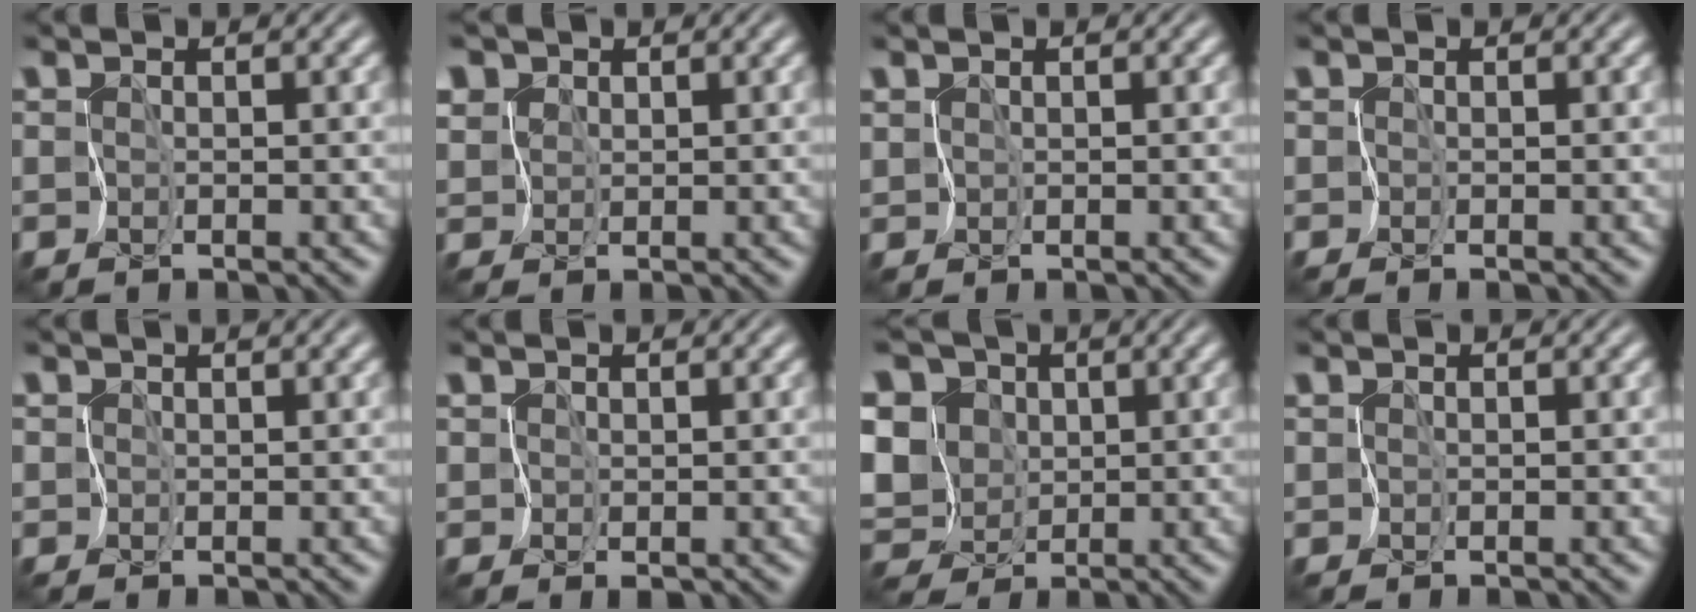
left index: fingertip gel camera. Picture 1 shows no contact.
{"total": 2.6, "force": [1.4, 2.1, 0.6], "torque": [-0.037, 0.012, 0.037]}
{"total": 0.5, "force": [0.3, 0.5, 0.1], "torque": [0.000, -0.001, 0.005]}
{"total": 0.0}
{"total": 1.0, "force": [0.6, 0.5, 0.5], "torque": [-0.003, 0.003, 0.008]}
{"total": 0.6, "force": [0.4, 0.4, 0.1], "torque": [-0.003, 0.002, 0.009]}
{"total": 10.3, "force": [0.8, 8.8, 5.3], "torque": [-0.093, 0.029, -0.025]}
{"total": 0.0}